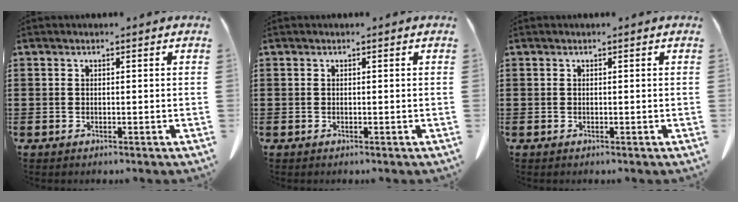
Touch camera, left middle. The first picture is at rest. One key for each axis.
{"total": 0.0}
{"total": 0.0}